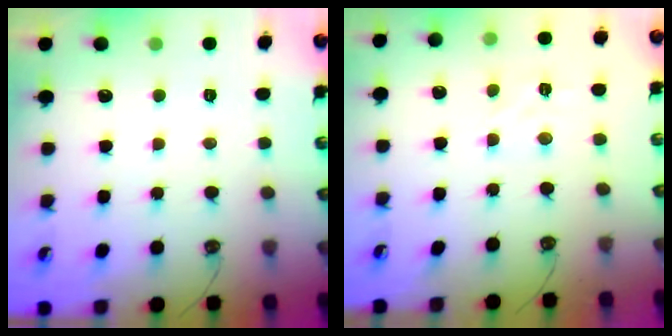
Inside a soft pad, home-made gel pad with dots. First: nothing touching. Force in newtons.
{"total": 2.3, "press": 2.3, "slide": 0.5}